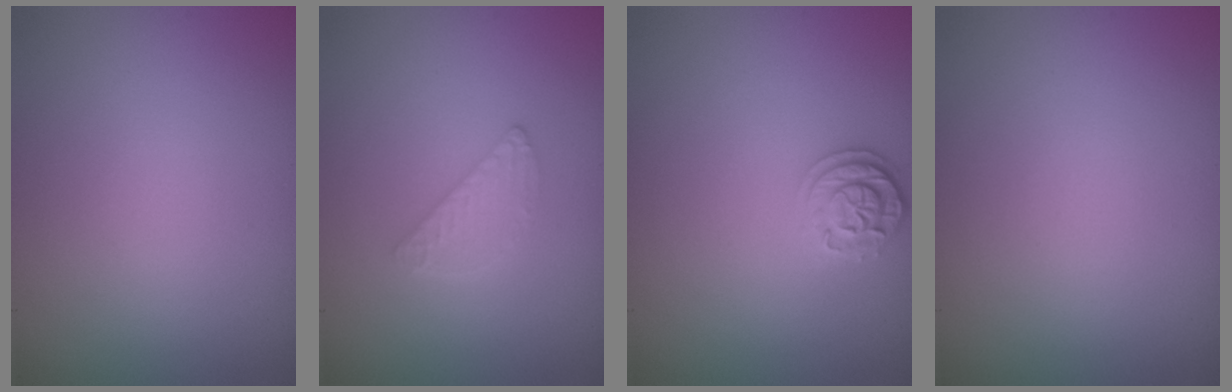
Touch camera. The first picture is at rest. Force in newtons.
{"total": 1.5, "press": 1.5, "slide": 0.2}
{"total": 1.9, "press": 1.9, "slide": 0.3}
{"total": 0.0}